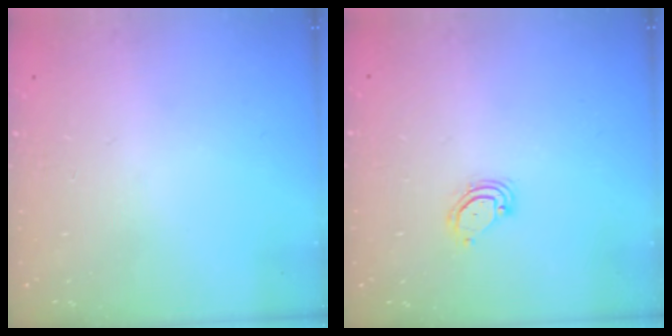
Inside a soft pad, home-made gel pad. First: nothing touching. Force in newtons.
{"total": 4.3, "press": 4.3, "slide": 0.3}